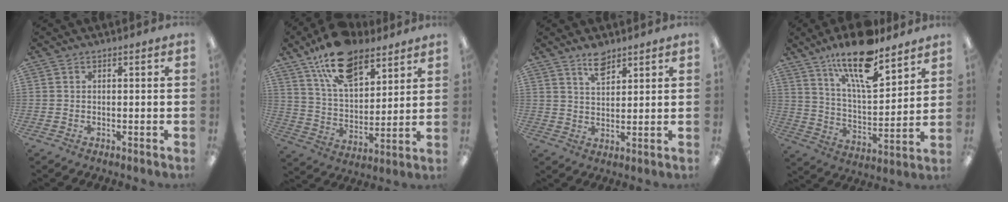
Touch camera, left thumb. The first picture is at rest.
{"total": 17.1, "force": [11.7, 8.3, 9.4], "torque": [-0.170, -0.049, 0.212]}
{"total": 5.7, "force": [4.4, 2.3, 2.8], "torque": [-0.048, -0.019, 0.078]}
{"total": 19.0, "force": [13.5, 6.0, 11.9], "torque": [-0.194, -0.081, 0.224]}